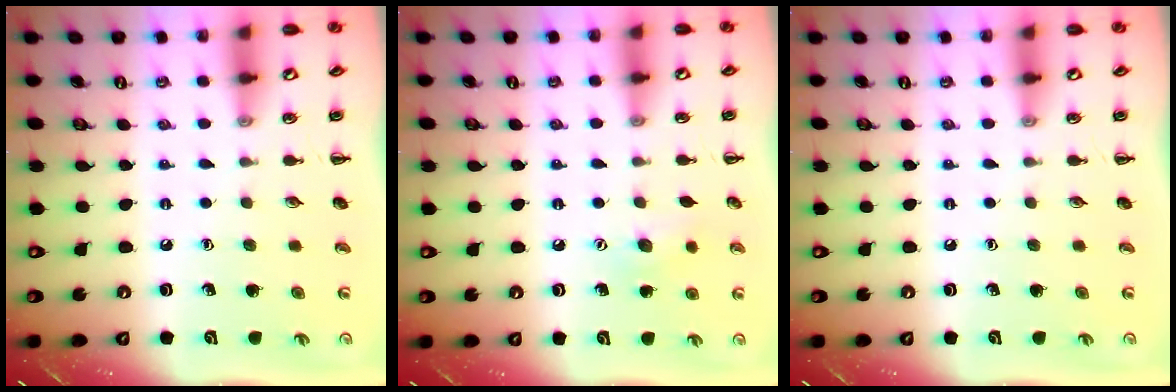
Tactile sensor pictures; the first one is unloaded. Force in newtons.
{"total": 7.6, "press": 7.4, "slide": 1.9}
{"total": 0.0}